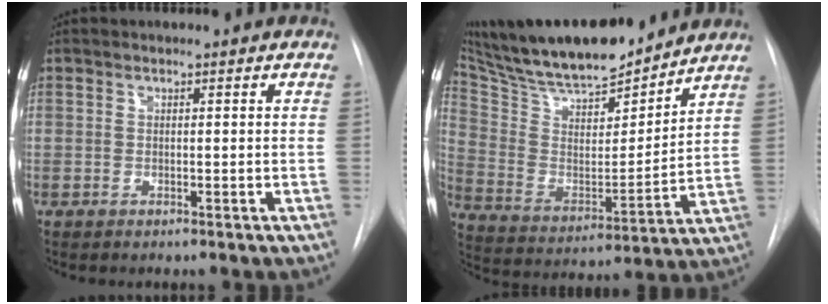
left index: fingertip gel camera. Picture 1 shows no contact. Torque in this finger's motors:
{"motor_torque": [0.13, -0.75, 0.32, 0.08]}